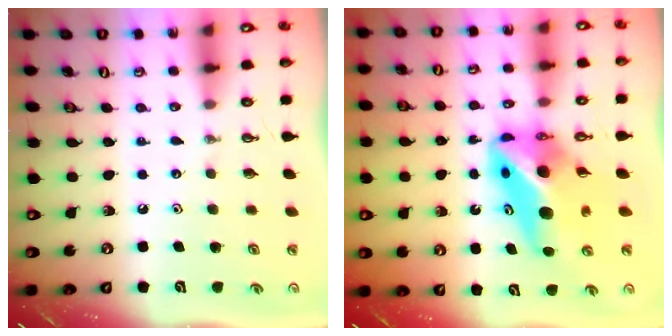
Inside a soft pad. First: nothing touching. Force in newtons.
{"total": 12.6, "press": 12.6, "slide": 1.0}